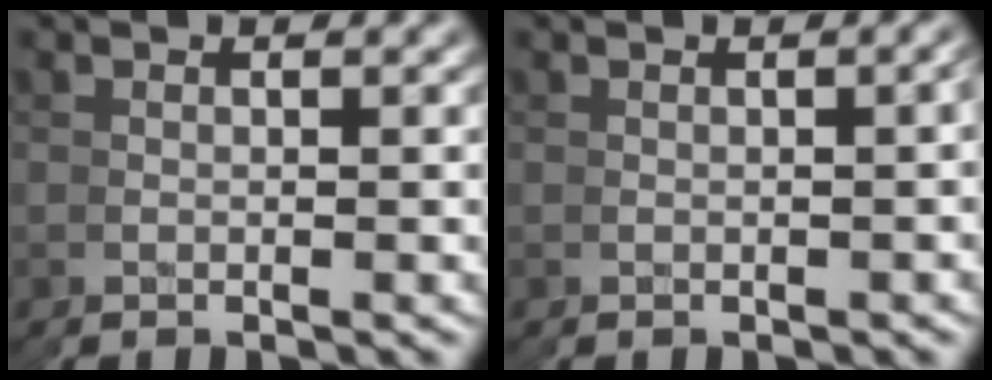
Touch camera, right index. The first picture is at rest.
{"total": 0.0}